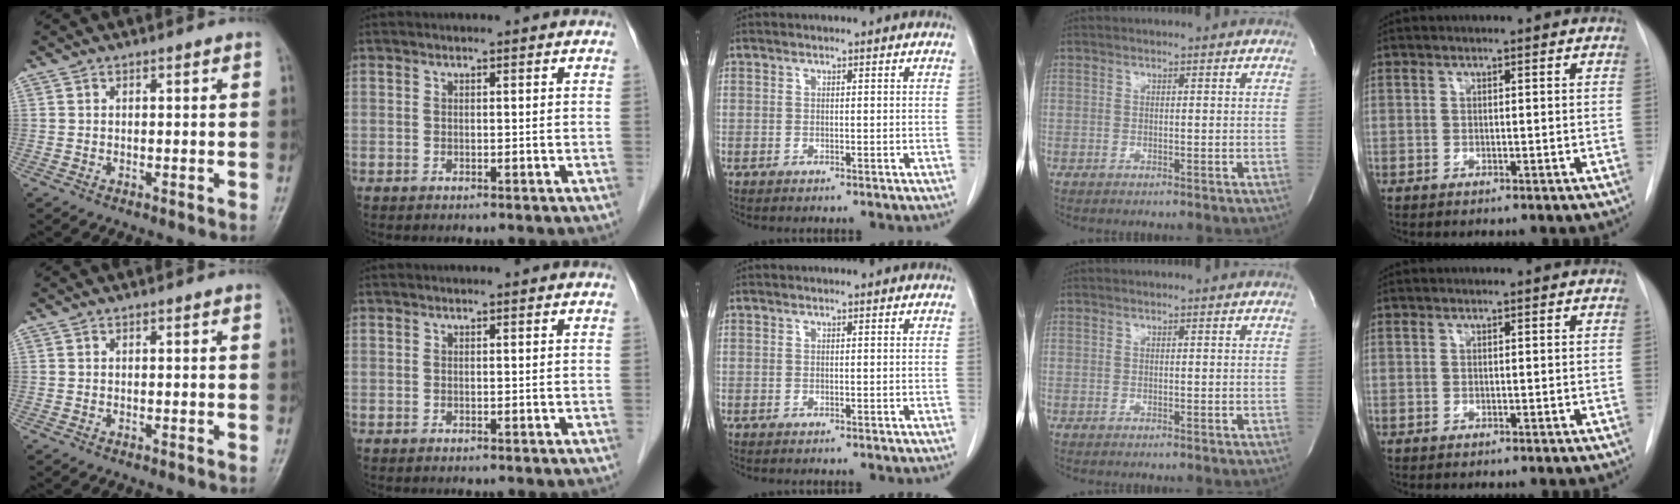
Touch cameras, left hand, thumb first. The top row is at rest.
{}